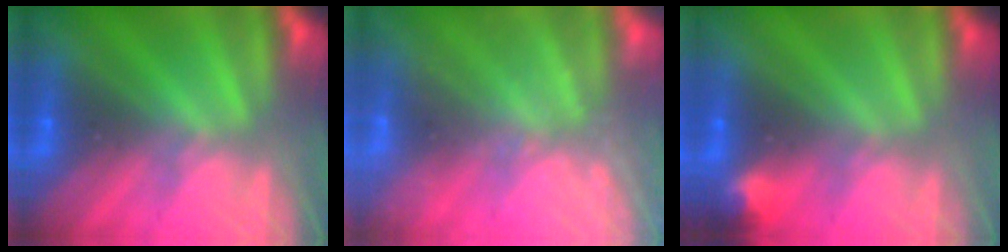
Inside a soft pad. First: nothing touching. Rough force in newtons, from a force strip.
{"total": 2.5}
{"total": 2.8}